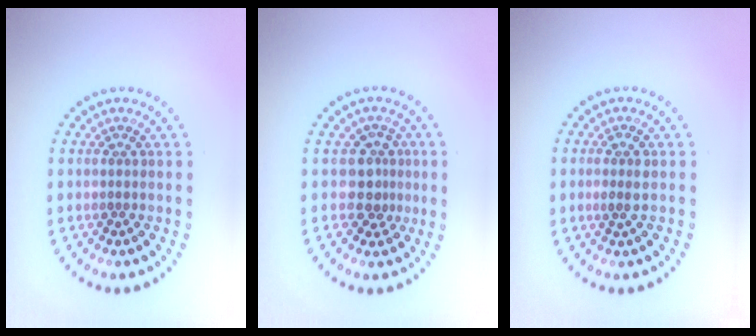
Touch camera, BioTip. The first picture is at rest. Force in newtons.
{"total": 2.5, "press": 2.0, "slide": 1.5}
{"total": 1.3, "press": 1.2, "slide": 0.5}